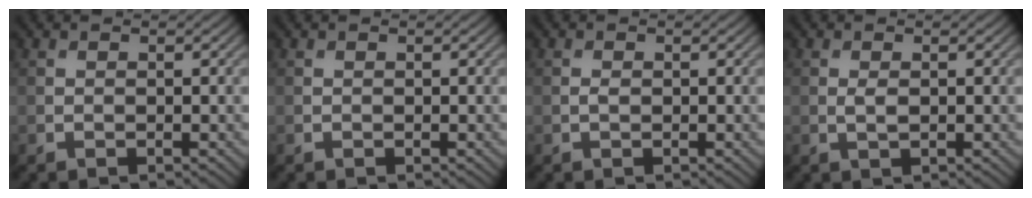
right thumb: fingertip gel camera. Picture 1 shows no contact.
{"total": 0.0}
{"total": 0.6, "force": [0.0, 0.3, 0.5], "torque": [-0.012, -0.001, 0.000]}
{"total": 1.2, "force": [0.1, 0.5, 1.1], "torque": [-0.028, -0.002, 0.002]}